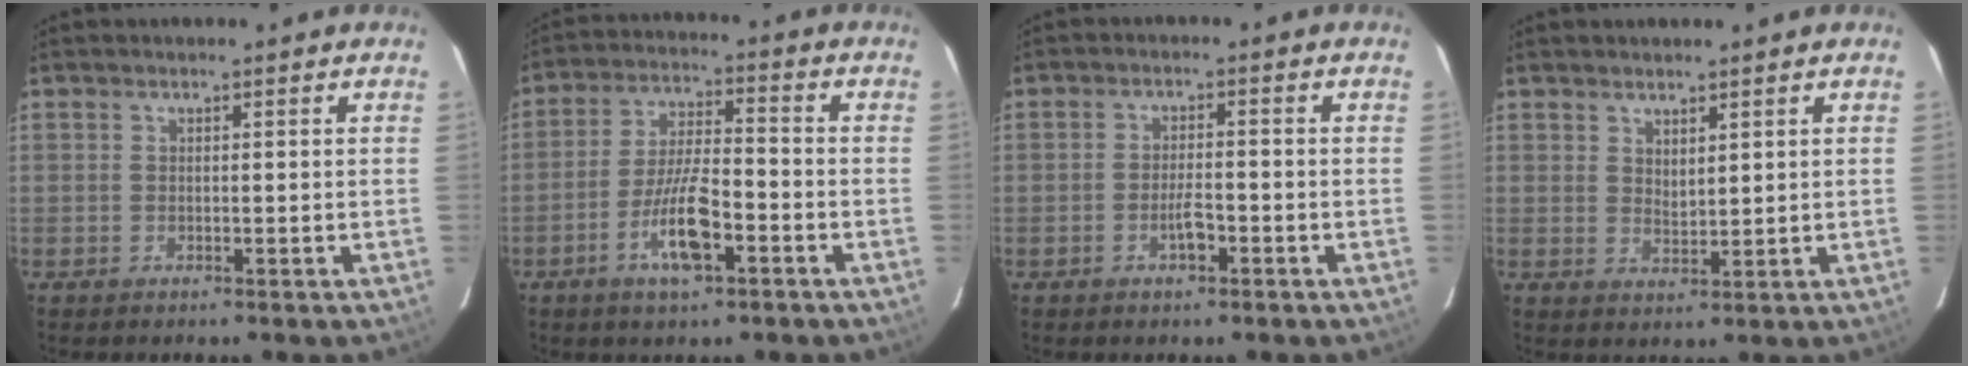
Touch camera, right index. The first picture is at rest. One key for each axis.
{"total": 10.0, "fx": -4.7, "fy": 2.8, "fz": 8.4, "tx": -0.169, "ty": 0.000, "tz": -0.084}
{"total": 3.4, "fx": -1.8, "fy": 1.1, "fz": 2.7, "tx": -0.051, "ty": 0.002, "tz": -0.030}
{"total": 2.6, "fx": 1.9, "fy": 1.1, "fz": 1.3, "tx": -0.020, "ty": -0.004, "tz": 0.035}